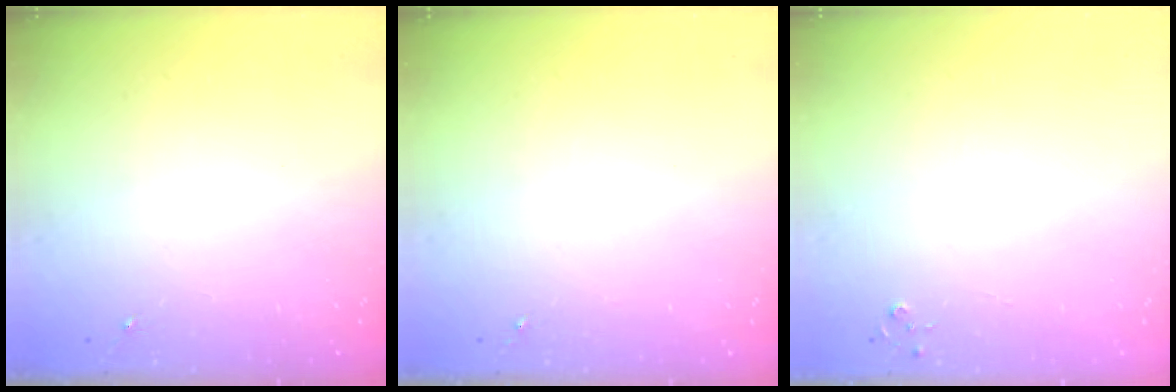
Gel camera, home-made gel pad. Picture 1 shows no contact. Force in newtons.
{"total": 0.0}
{"total": 2.7, "press": 2.7, "slide": 0.3}